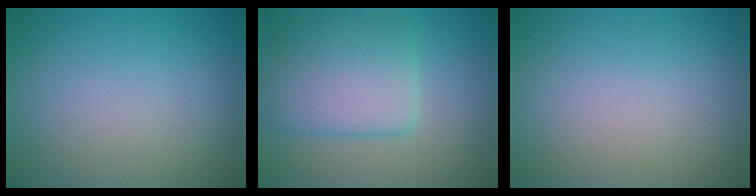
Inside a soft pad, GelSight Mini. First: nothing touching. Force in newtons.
{"total": 5.7, "press": 5.7, "slide": 0.2}
{"total": 0.0}